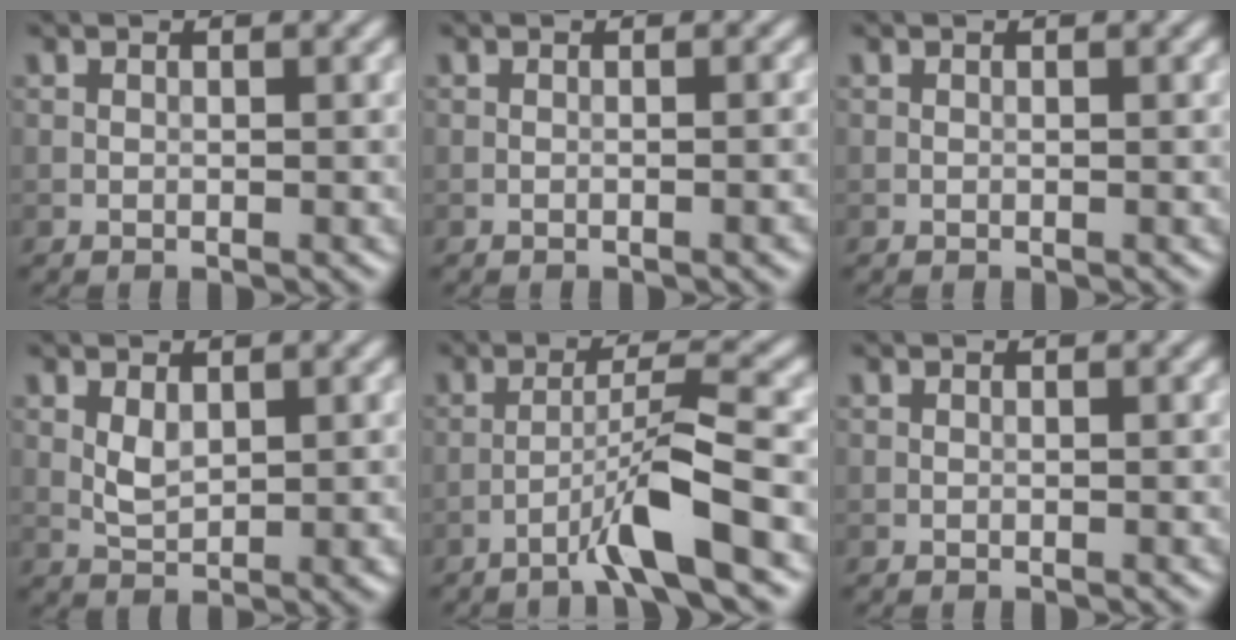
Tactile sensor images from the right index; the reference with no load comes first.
{"total": 1.3, "force": [-0.5, 0.3, 1.2], "torque": [-0.012, 0.000, -0.009]}
{"total": 0.0}
{"total": 2.1, "force": [0.6, 1.1, 1.7], "torque": [-0.036, -0.004, 0.018]}
{"total": 5.0, "force": [-2.8, -0.1, 4.2], "torque": [-0.073, 0.020, -0.058]}
{"total": 0.0}